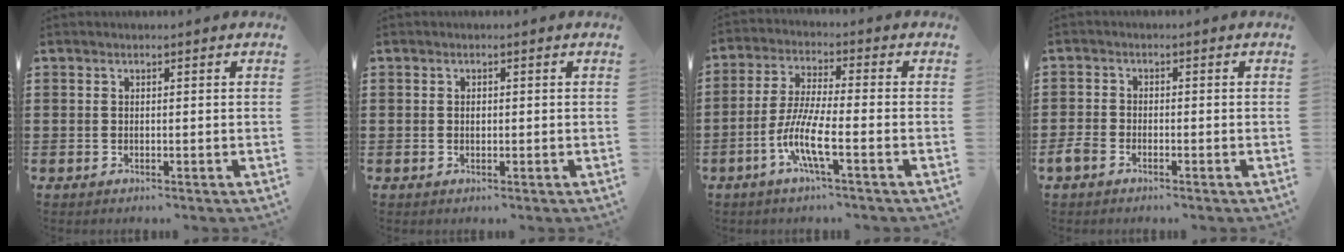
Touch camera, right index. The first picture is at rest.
{"total": 0.8, "force": [0.0, 0.4, 0.8], "torque": [-0.017, -0.003, 0.001]}
{"total": 8.3, "force": [-3.6, 1.3, 7.3], "torque": [-0.169, -0.015, -0.076]}
{"total": 2.3, "force": [-1.7, 1.1, 1.0], "torque": [-0.034, -0.001, -0.039]}